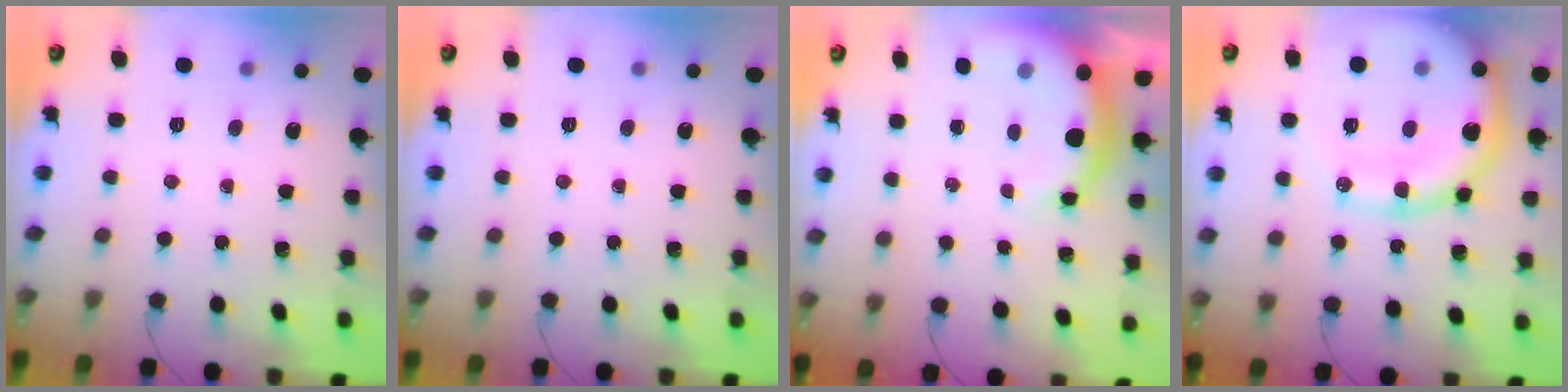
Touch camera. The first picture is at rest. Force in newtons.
{"total": 0.0}
{"total": 5.0, "press": 4.9, "slide": 1.0}
{"total": 20.2, "press": 19.7, "slide": 4.6}